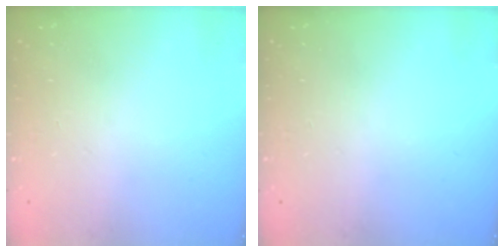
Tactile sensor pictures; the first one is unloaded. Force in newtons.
{"total": 0.0}